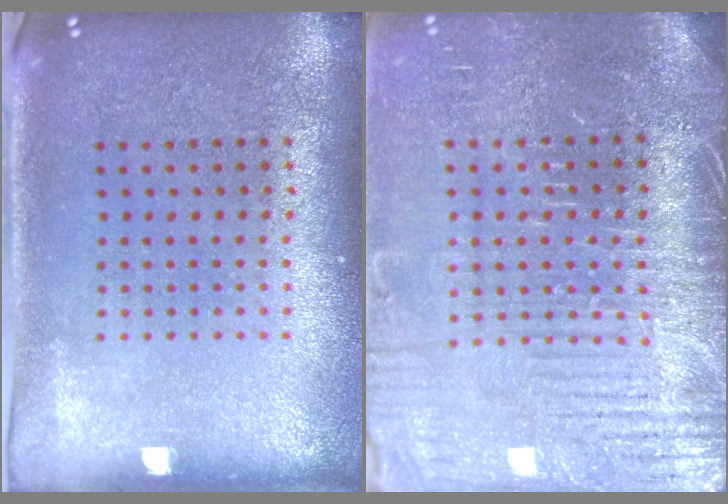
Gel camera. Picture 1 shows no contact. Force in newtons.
{"total": 4.0, "press": 3.8, "slide": 1.3}